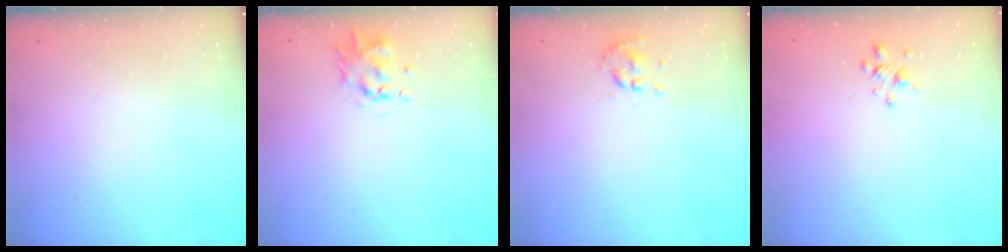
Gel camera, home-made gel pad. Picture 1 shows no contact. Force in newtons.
{"total": 1.0, "press": 0.9, "slide": 0.3}
{"total": 0.6, "press": 0.5, "slide": 0.1}
{"total": 2.3, "press": 2.2, "slide": 0.3}